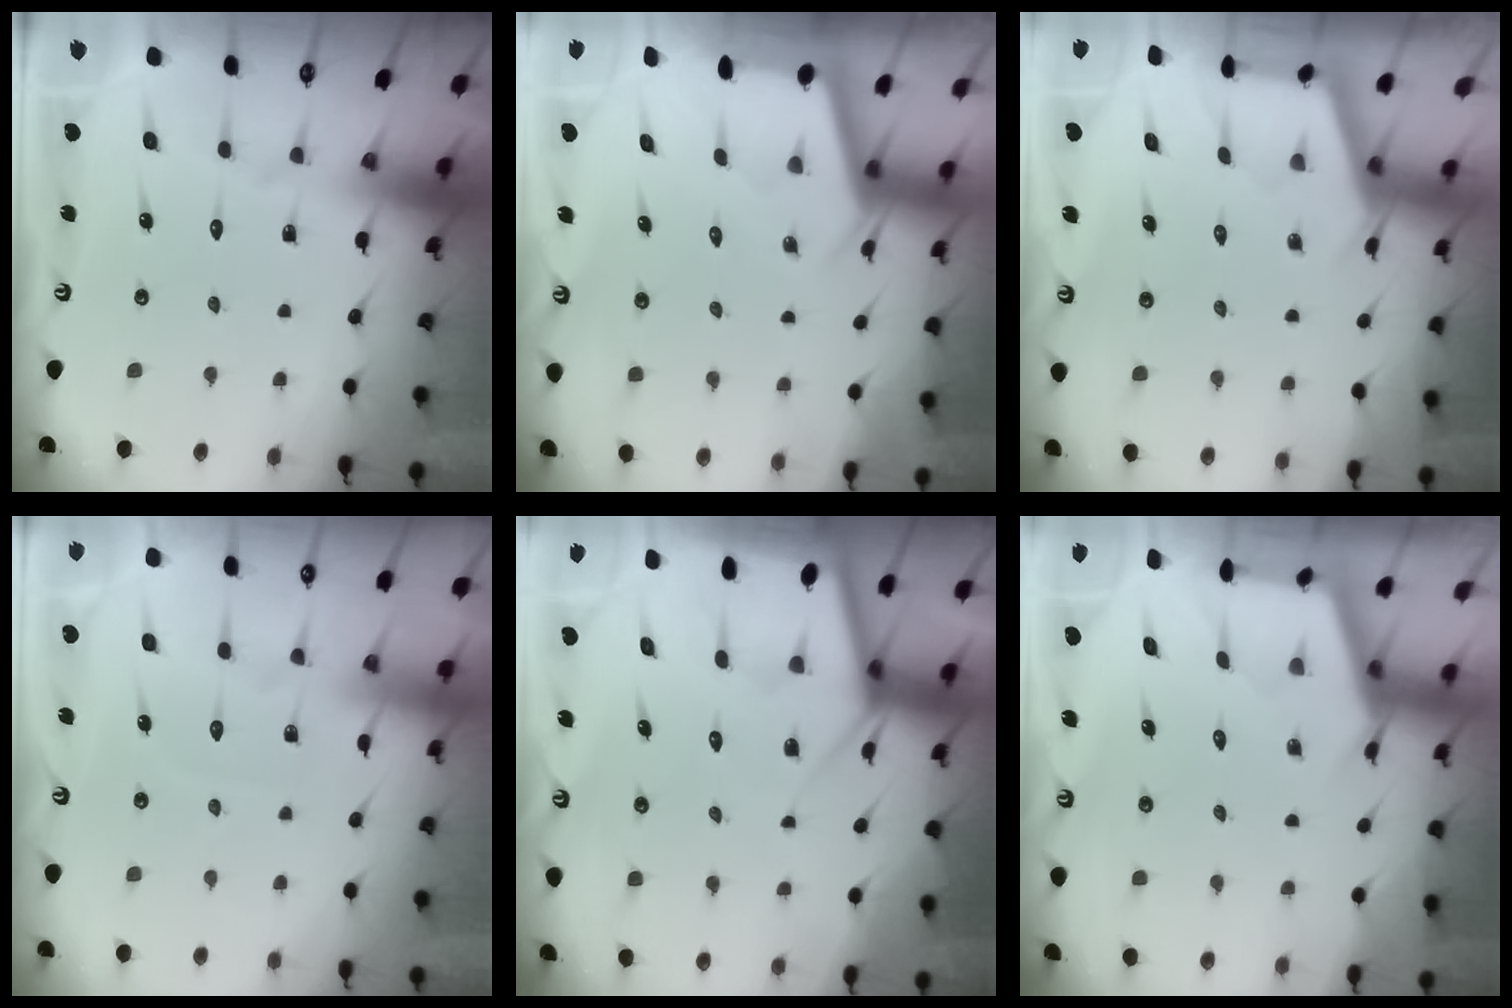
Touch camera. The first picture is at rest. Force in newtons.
{"total": 2.4, "press": 2.4, "slide": 0.2}
{"total": 2.8, "press": 2.8, "slide": 0.4}
{"total": 3.6, "press": 3.6, "slide": 0.4}
{"total": 6.3, "press": 6.3, "slide": 0.5}
{"total": 2.7, "press": 2.7, "slide": 0.4}